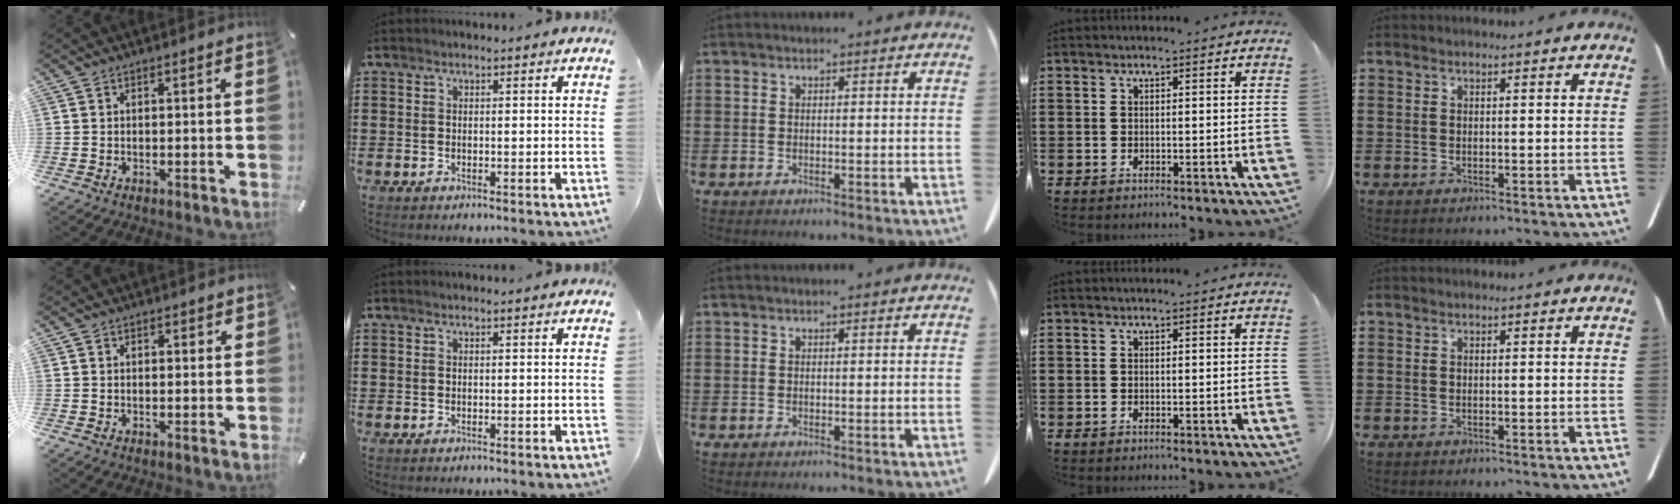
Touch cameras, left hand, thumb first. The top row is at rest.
{"thumb": {"total": 0.7, "force": [0.1, 0.6, 0.4], "torque": [0.000, 0.001, 0.000]}}